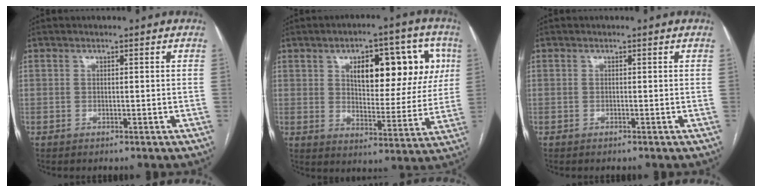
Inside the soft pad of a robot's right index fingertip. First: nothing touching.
{"total": 15.6, "force": [5.4, 7.0, 12.9], "torque": [-0.163, 0.028, 0.081]}
{"total": 0.0}